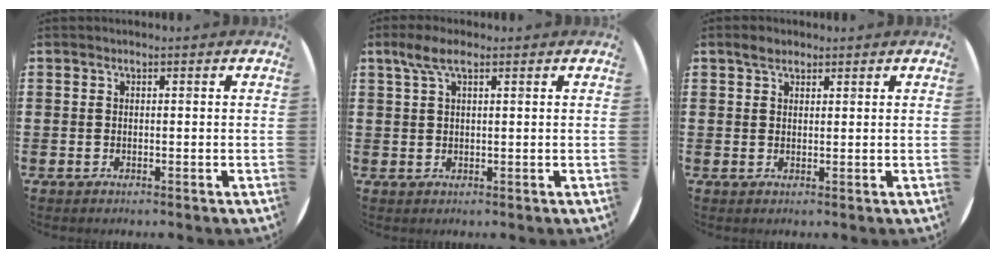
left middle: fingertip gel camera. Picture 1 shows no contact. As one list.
[{"total": 3.6, "force": [2.0, 1.2, 2.7], "torque": [-0.049, 0.005, 0.033]}, {"total": 2.0, "force": [1.7, 0.9, 0.7], "torque": [-0.006, 0.003, 0.029]}]